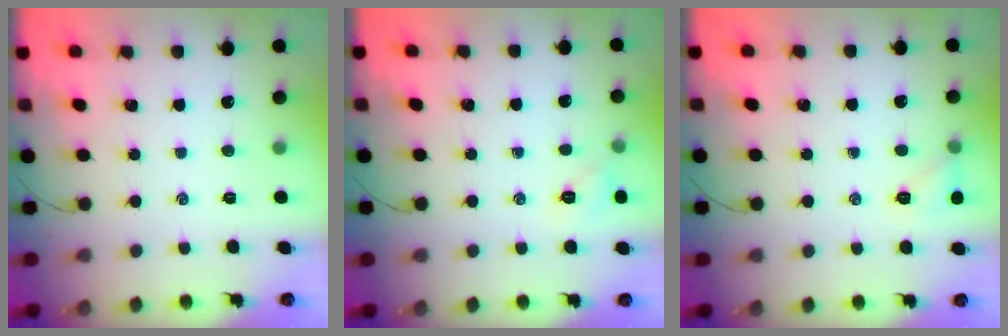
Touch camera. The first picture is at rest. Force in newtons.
{"total": 5.6, "press": 5.4, "slide": 1.5}
{"total": 6.6, "press": 6.4, "slide": 1.7}